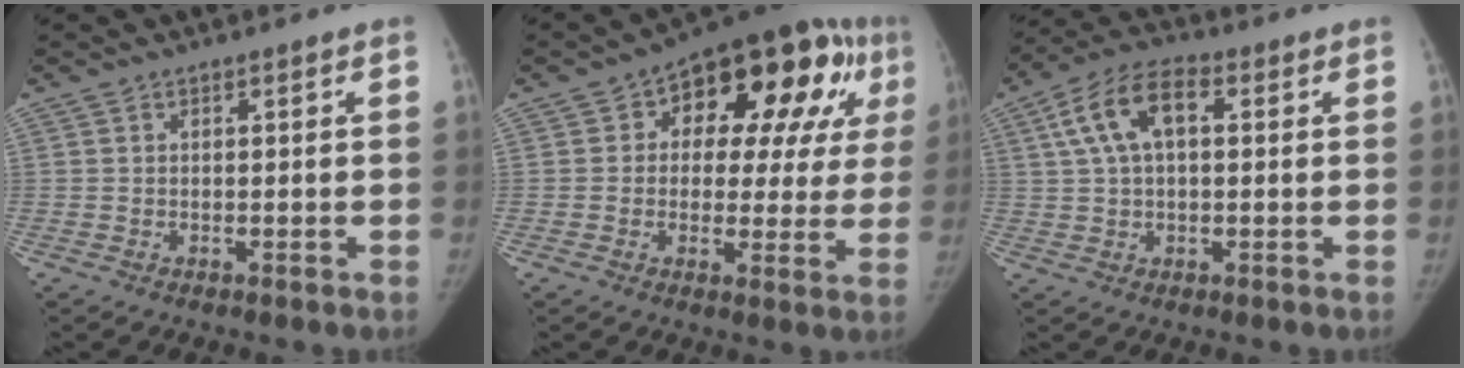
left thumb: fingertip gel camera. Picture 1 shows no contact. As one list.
[{"total": 20.4, "force": [6.3, 11.5, 15.6], "torque": [-0.147, 0.028, 0.074]}, {"total": 10.4, "force": [2.7, 5.6, 8.3], "torque": [-0.155, 0.026, 0.042]}]